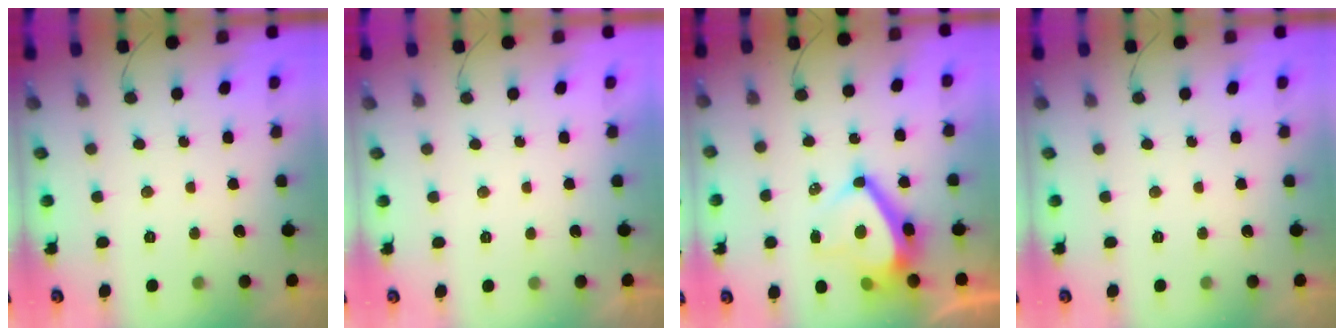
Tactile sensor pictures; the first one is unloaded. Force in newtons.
{"total": 2.3, "press": 2.3, "slide": 0.4}
{"total": 10.8, "press": 10.4, "slide": 3.1}
{"total": 0.0}